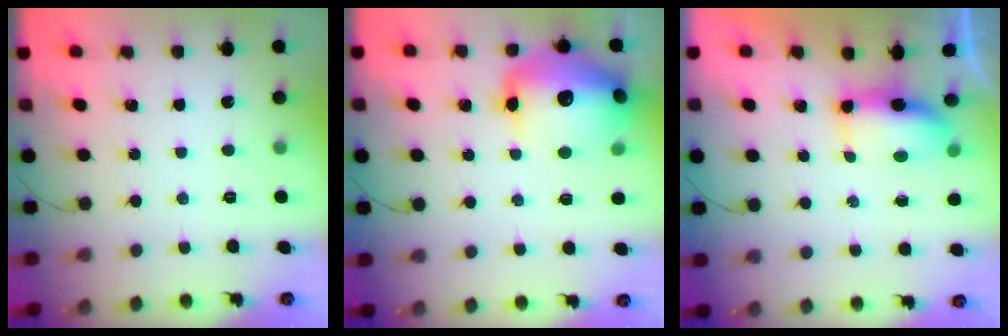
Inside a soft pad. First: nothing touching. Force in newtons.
{"total": 20.0, "press": 19.6, "slide": 3.9}
{"total": 7.9, "press": 7.3, "slide": 3.1}